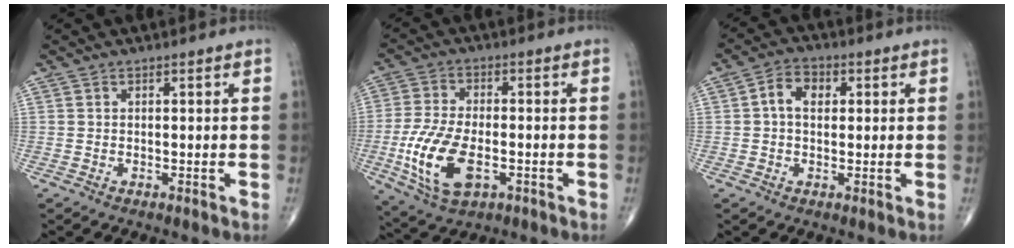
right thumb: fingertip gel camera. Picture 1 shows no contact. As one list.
[{"total": 13.4, "force": [-3.6, 6.9, 10.9], "torque": [-0.226, 0.000, -0.061]}, {"total": 5.2, "force": [0.8, 3.6, 3.7], "torque": [-0.057, 0.016, 0.007]}]